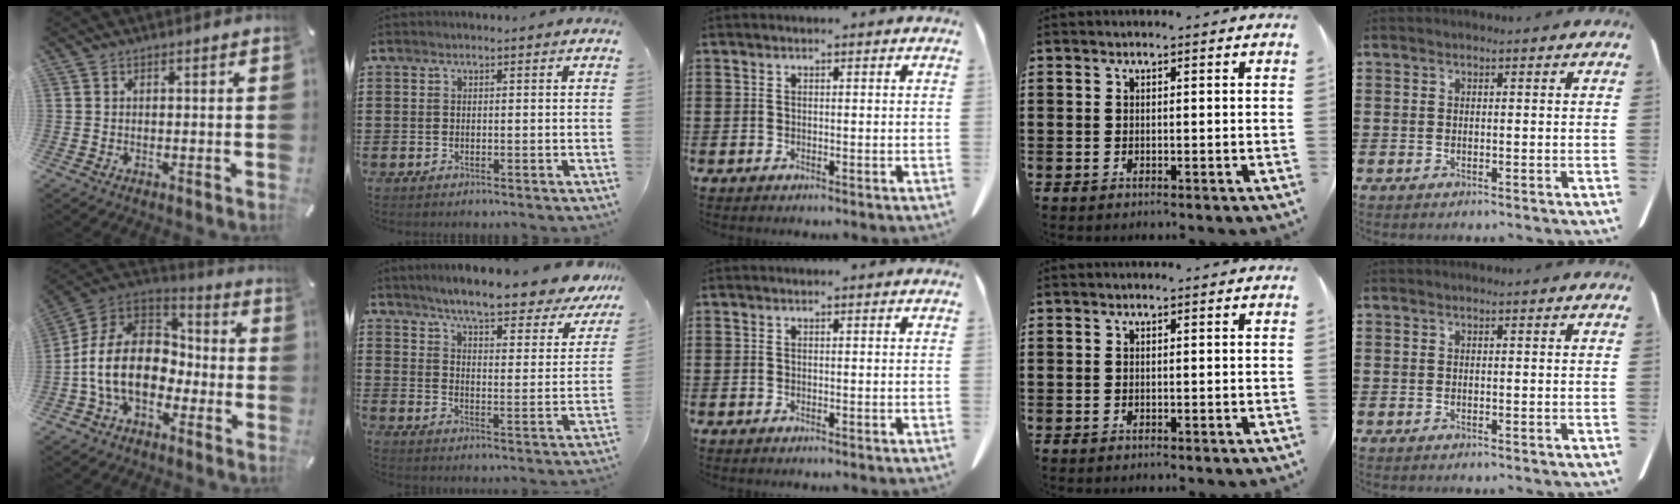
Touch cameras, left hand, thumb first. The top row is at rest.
{"thumb": {"total": 16.2, "force": [-4.5, 11.8, 10.1], "torque": [-0.231, 0.029, -0.084]}, "index": {"total": 6.7, "force": [6.1, 0.1, 2.7], "torque": [-0.074, -0.043, 0.099]}}